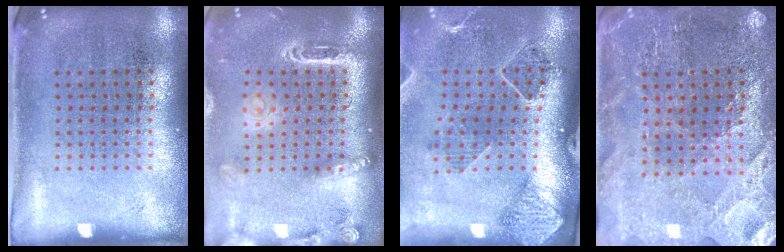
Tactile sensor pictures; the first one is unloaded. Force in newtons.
{"total": 2.4, "press": 1.9, "slide": 1.5}
{"total": 1.5, "press": 1.5, "slide": 0.1}
{"total": 2.6, "press": 2.6, "slide": 0.4}